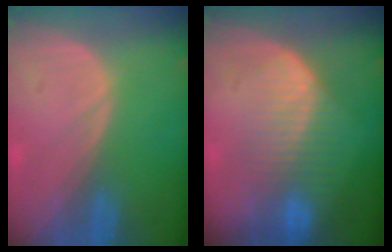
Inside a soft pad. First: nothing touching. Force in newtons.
{"total": 7.1, "press": 6.9, "slide": 1.6}